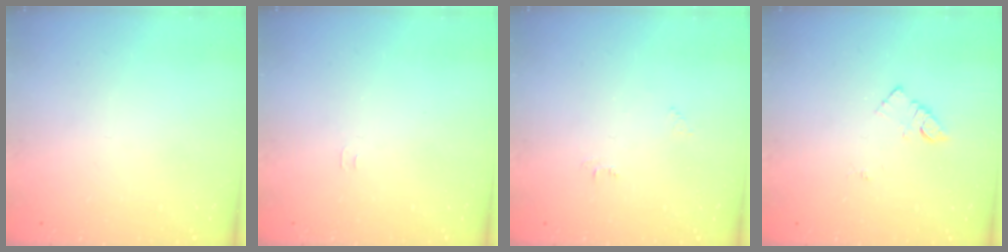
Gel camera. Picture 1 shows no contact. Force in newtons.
{"total": 3.3, "press": 3.2, "slide": 0.3}
{"total": 3.4, "press": 3.3, "slide": 0.5}
{"total": 4.4, "press": 4.4, "slide": 0.4}